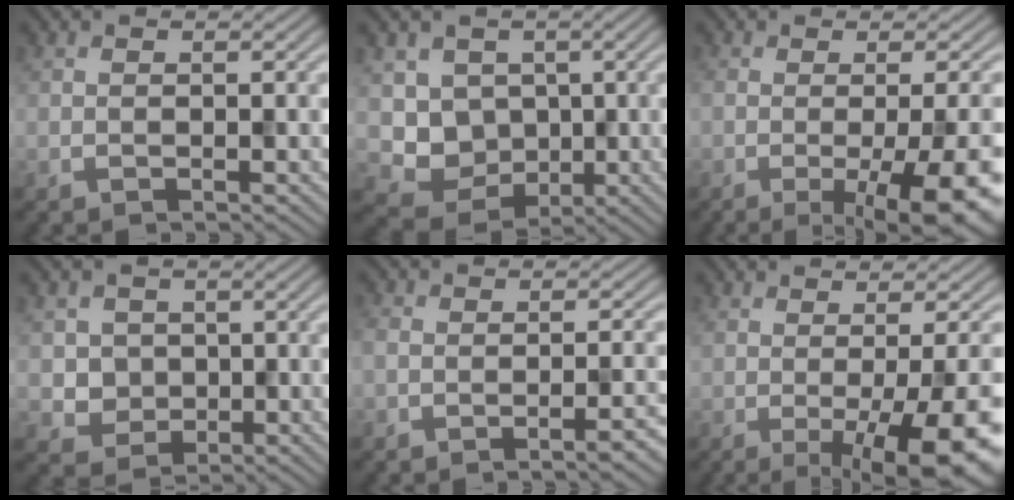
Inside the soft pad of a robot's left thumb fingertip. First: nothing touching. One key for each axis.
{"total": 6.0, "fx": 0.3, "fy": 5.6, "fz": 2.3, "tx": -0.053, "ty": -0.022, "tz": -0.001}
{"total": 11.2, "fx": -3.8, "fy": 3.1, "fz": 10.0, "tx": -0.118, "ty": -0.008, "tz": -0.048}
{"total": 3.8, "fx": 0.4, "fy": 3.7, "fz": 0.7, "tx": -0.026, "ty": -0.015, "tz": -0.001}
{"total": 3.9, "fx": -2.6, "fy": 1.1, "fz": 2.7, "tx": -0.038, "ty": 0.004, "tz": -0.042}
{"total": 12.0, "fx": -3.3, "fy": 3.1, "fz": 11.1, "tx": -0.129, "ty": -0.008, "tz": -0.041}